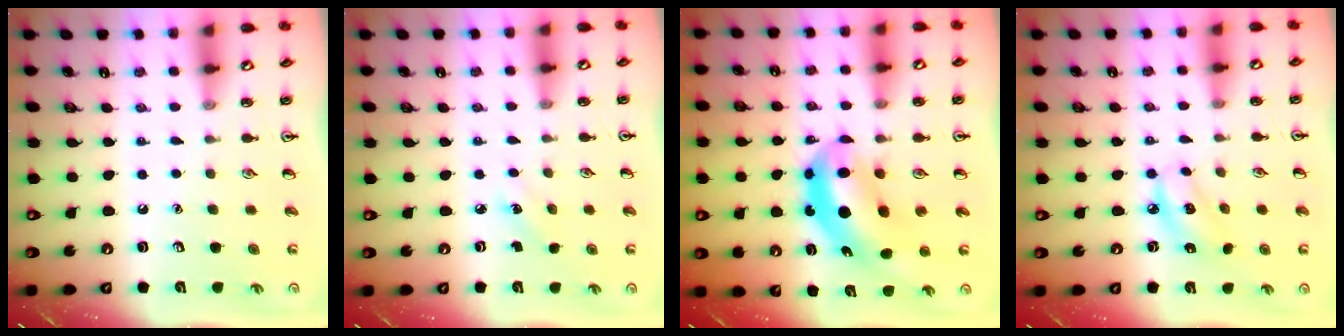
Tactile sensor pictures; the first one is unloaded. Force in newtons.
{"total": 2.4, "press": 2.3, "slide": 0.9}
{"total": 10.4, "press": 10.0, "slide": 3.0}
{"total": 6.5, "press": 6.4, "slide": 1.3}